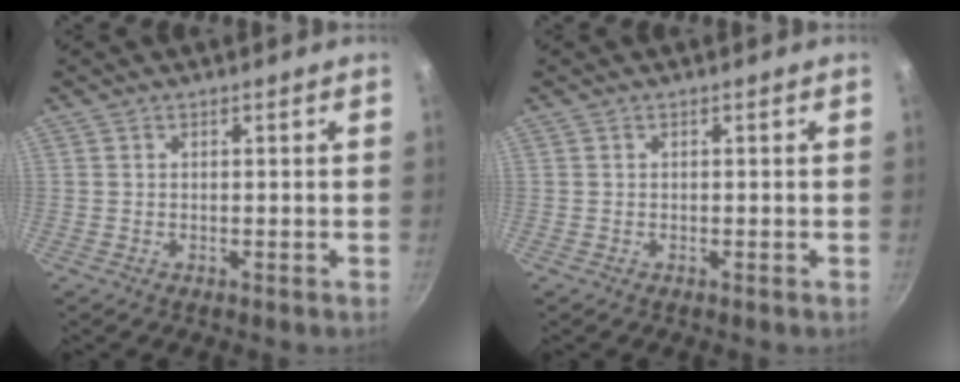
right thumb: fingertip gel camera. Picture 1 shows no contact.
{"total": 0.0}